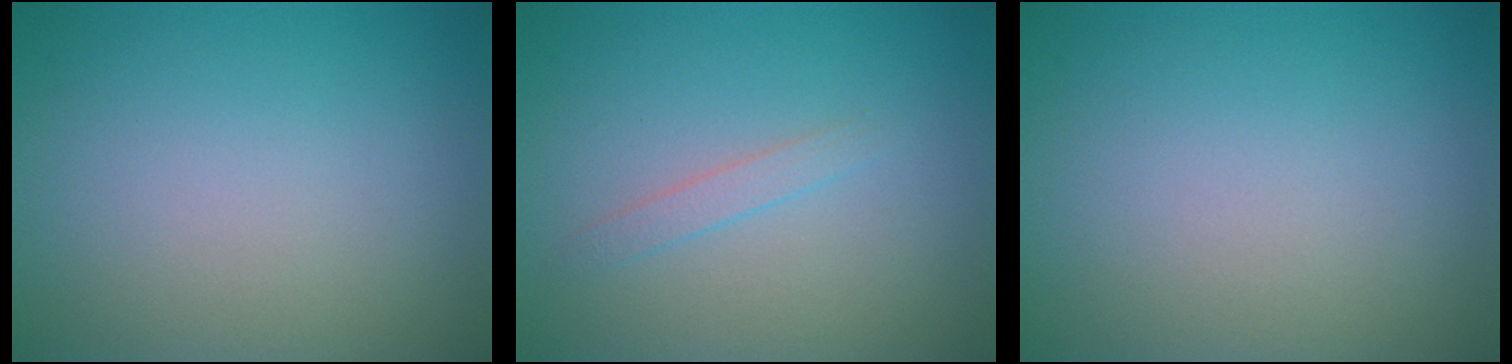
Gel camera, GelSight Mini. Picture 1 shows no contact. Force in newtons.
{"total": 1.0, "press": 1.0, "slide": 0.0}
{"total": 0.0}